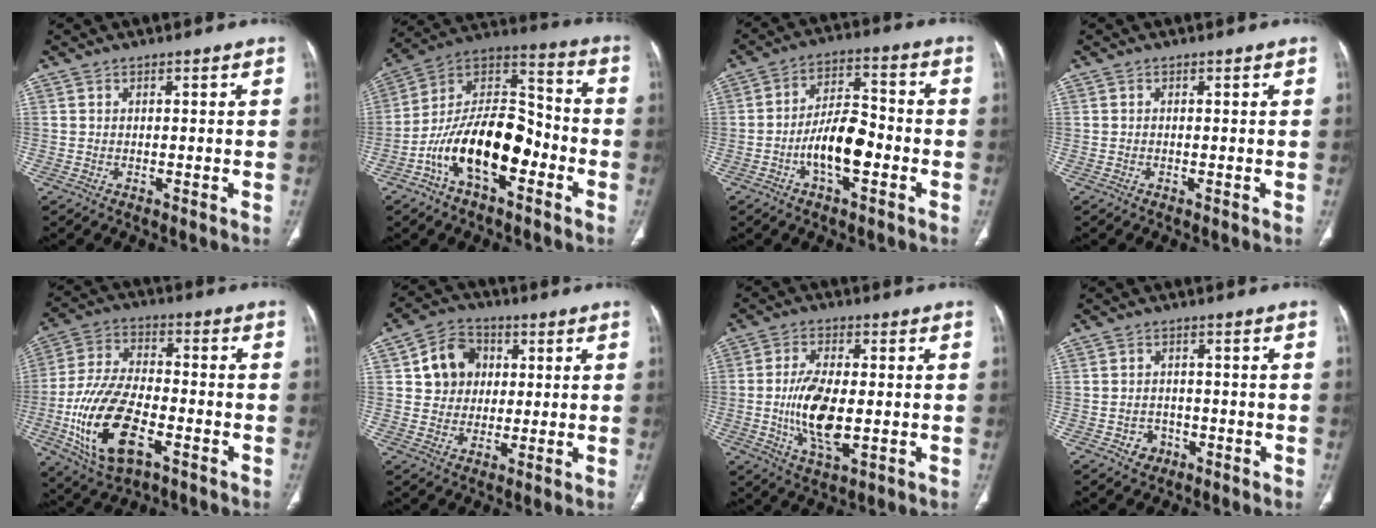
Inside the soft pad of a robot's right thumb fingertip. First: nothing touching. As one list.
[{"total": 18.8, "force": [-7.0, 9.7, 14.5], "torque": [-0.231, 0.070, -0.125]}, {"total": 10.3, "force": [-3.5, 4.6, 8.5], "torque": [-0.141, 0.035, -0.065]}, {"total": 0.0}, {"total": 18.5, "force": [-6.5, 9.3, 14.6], "torque": [-0.288, 0.019, -0.112]}, {"total": 9.4, "force": [2.0, 8.2, 4.1], "torque": [-0.034, 0.004, 0.030]}, {"total": 11.4, "force": [-1.3, 5.2, 10.1], "torque": [-0.194, -0.005, -0.021]}, {"total": 3.8, "force": [-1.6, 3.2, 1.2], "torque": [-0.001, 0.014, -0.021]}]